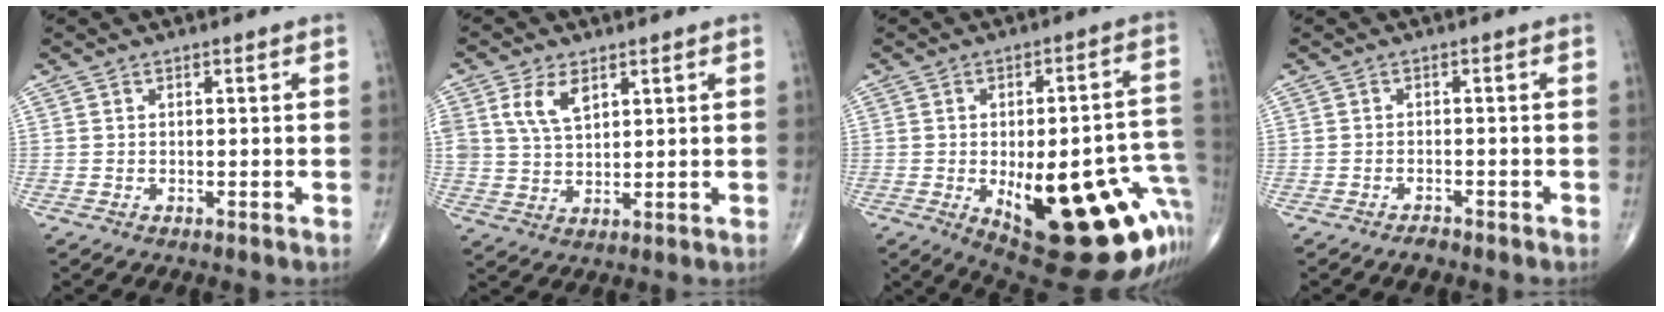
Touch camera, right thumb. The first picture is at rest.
{"total": 6.5, "force": [3.0, 3.6, 4.5], "torque": [-0.080, -0.009, 0.064]}
{"total": 29.9, "force": [-9.0, 11.2, 26.2], "torque": [-0.247, 0.018, -0.092]}
{"total": 1.6, "force": [-1.4, 0.5, 0.5], "torque": [-0.012, 0.007, -0.023]}